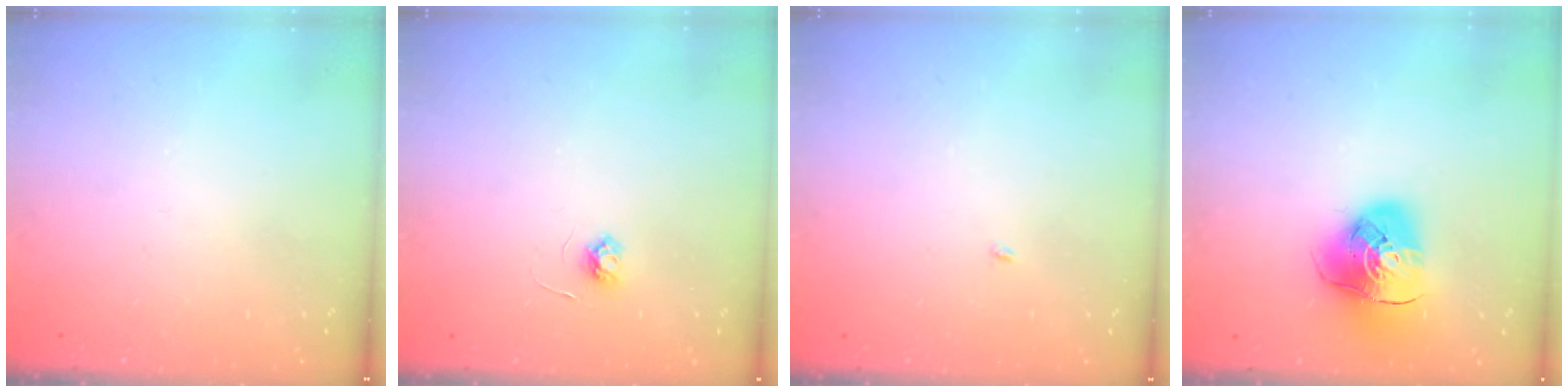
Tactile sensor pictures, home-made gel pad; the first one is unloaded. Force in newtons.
{"total": 3.6, "press": 3.6, "slide": 0.5}
{"total": 1.9, "press": 1.9, "slide": 0.2}
{"total": 12.7, "press": 12.6, "slide": 1.7}